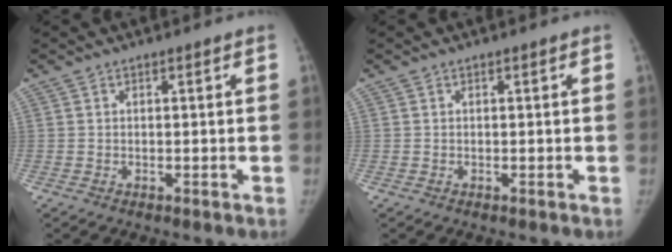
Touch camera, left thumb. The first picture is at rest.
{"total": 0.0}